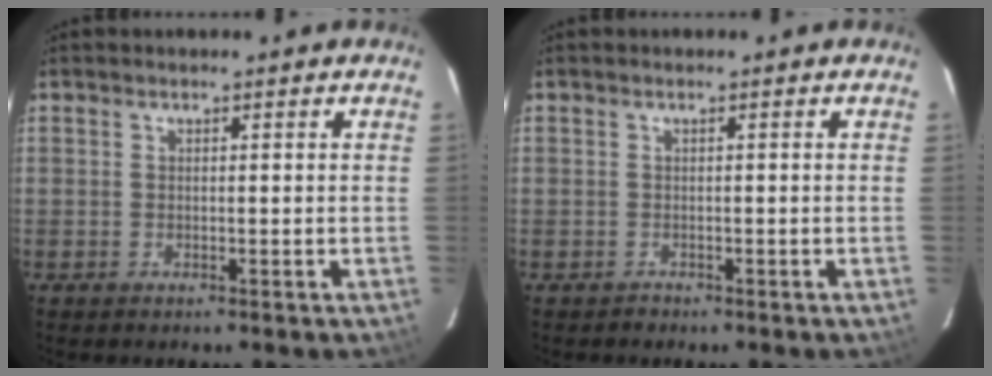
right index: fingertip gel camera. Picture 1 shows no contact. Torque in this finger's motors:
{"motor_torque": [-0.08, -0.05, -0.15, -0.06]}